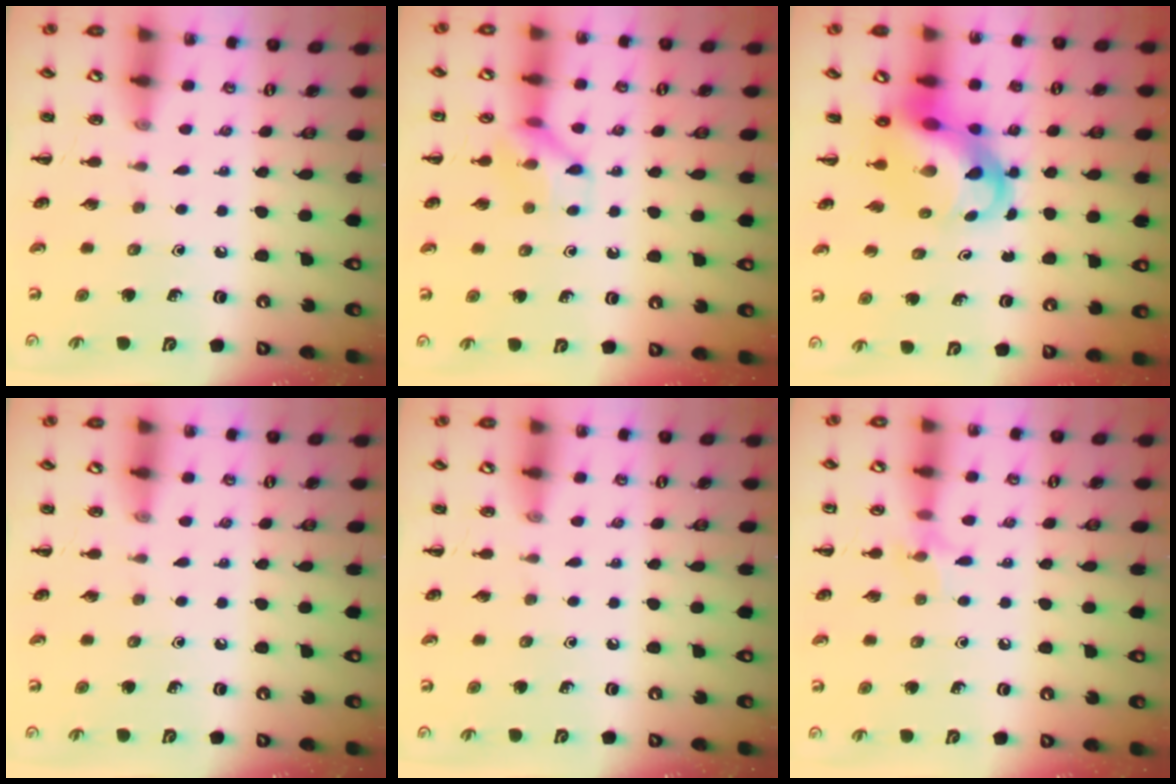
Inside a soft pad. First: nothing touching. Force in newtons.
{"total": 8.8, "press": 8.7, "slide": 0.6}
{"total": 9.1, "press": 8.7, "slide": 2.6}
{"total": 0.0}
{"total": 0.0}
{"total": 6.5, "press": 6.2, "slide": 2.1}